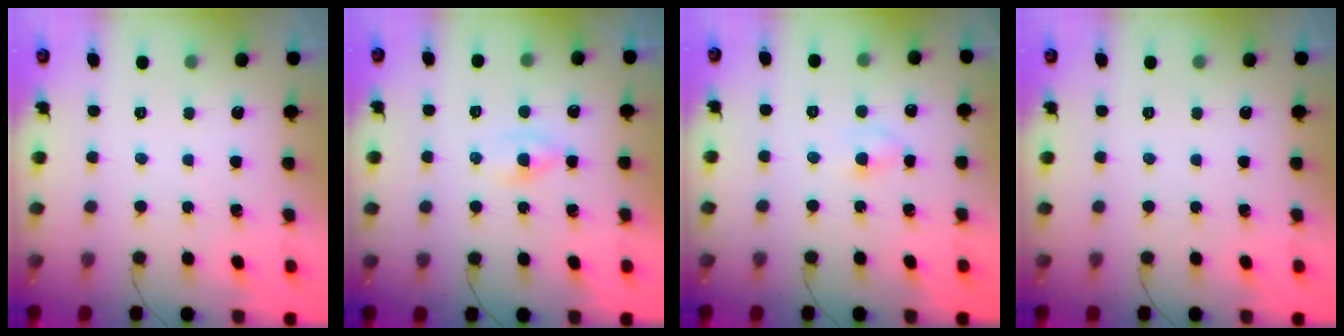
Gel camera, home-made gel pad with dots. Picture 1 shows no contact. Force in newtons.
{"total": 1.1, "press": 0.8, "slide": 0.7}
{"total": 2.6, "press": 2.4, "slide": 1.0}
{"total": 0.0}